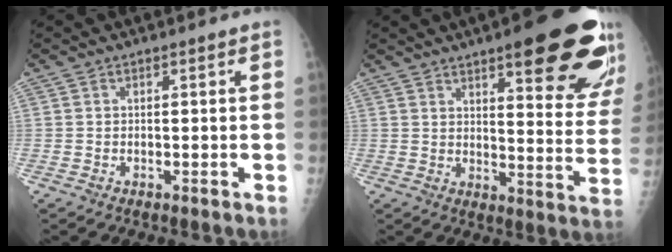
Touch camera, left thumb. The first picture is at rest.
{"total": 22.9, "force": [13.2, 5.7, 17.9], "torque": [-0.197, -0.057, 0.169]}